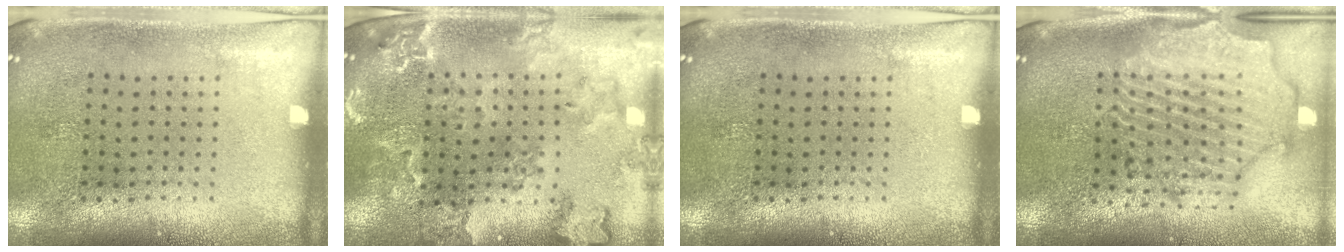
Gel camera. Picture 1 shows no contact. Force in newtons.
{"total": 1.8, "press": 1.8, "slide": 0.3}
{"total": 0.0}
{"total": 2.9, "press": 2.5, "slide": 1.4}